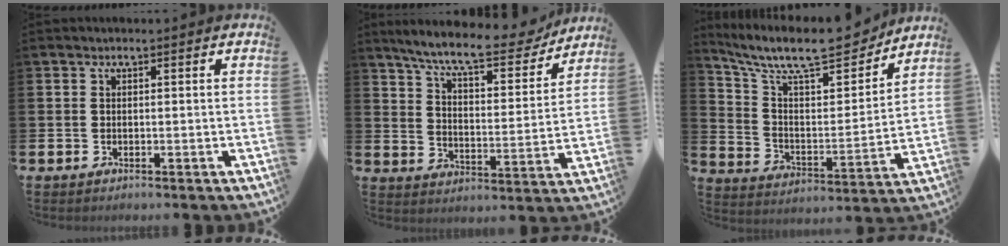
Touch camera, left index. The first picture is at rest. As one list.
[{"total": 9.6, "force": [8.6, 1.8, 4.1], "torque": [-0.102, -0.053, 0.142]}, {"total": 12.3, "force": [10.8, 3.0, 5.1], "torque": [-0.132, -0.075, 0.187]}]